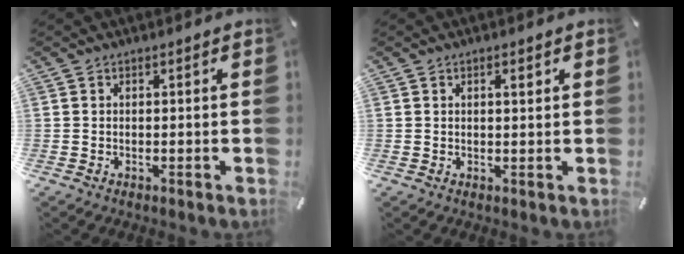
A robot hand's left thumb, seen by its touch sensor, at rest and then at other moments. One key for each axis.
{"total": 1.5, "fx": 0.6, "fy": 0.5, "fz": 1.3, "tx": -0.018, "ty": 0.000, "tz": 0.007}